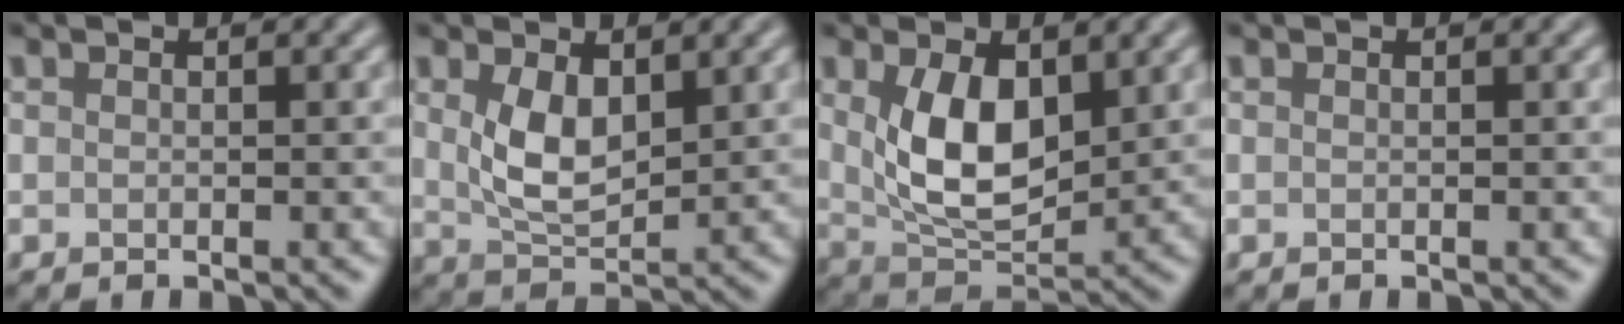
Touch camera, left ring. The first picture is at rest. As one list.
[{"total": 4.3, "force": [1.2, 2.3, 3.4], "torque": [-0.080, -0.005, 0.030]}, {"total": 6.8, "force": [1.5, 3.7, 5.4], "torque": [-0.111, -0.008, 0.038]}, {"total": 0.0}]